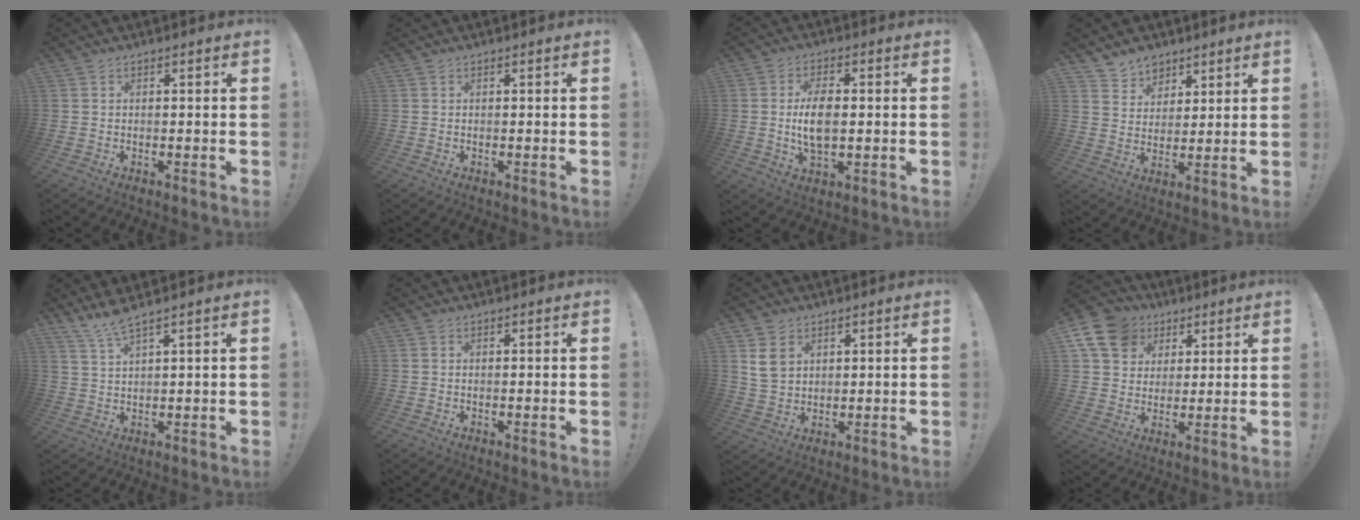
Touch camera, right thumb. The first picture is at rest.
{"total": 0.0}
{"total": 8.9, "force": [0.1, 4.5, 7.7], "torque": [-0.145, -0.006, -0.002]}
{"total": 7.4, "force": [5.5, 4.9, 0.0], "torque": [0.003, -0.052, 0.108]}
{"total": 4.8, "force": [3.8, 0.0, 2.9], "torque": [-0.067, -0.013, 0.068]}
{"total": 0.0}
{"total": 6.3, "force": [3.0, 4.8, 2.9], "torque": [-0.047, -0.003, 0.061]}
{"total": 13.8, "force": [6.2, 10.9, 5.6], "torque": [-0.089, -0.029, 0.125]}